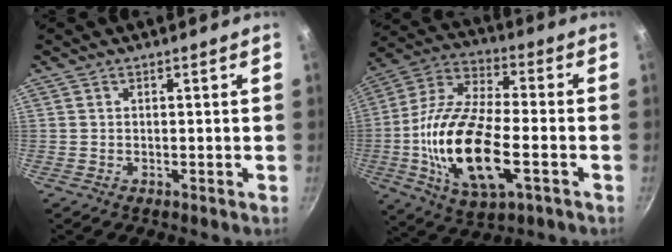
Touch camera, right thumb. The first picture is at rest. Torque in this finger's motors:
{"motor_torque": [0.02, 1.45, 1.94, -0.85, 0.64]}